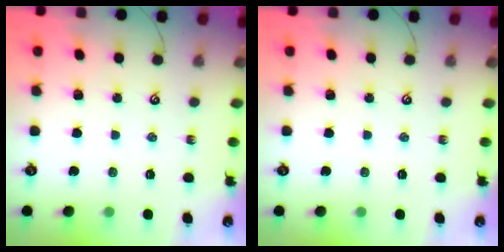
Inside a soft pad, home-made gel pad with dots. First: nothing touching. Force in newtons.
{"total": 0.0}